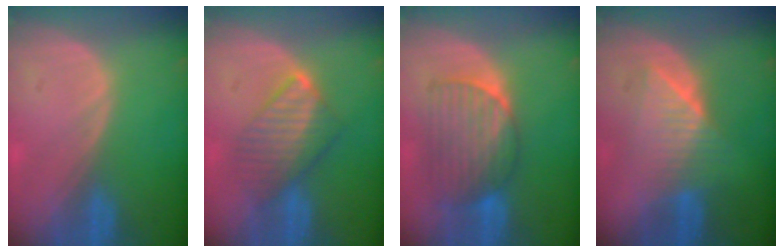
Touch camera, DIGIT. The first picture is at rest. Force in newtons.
{"total": 6.5, "press": 6.5, "slide": 1.0}
{"total": 7.9, "press": 7.7, "slide": 1.5}
{"total": 6.4, "press": 6.3, "slide": 1.0}